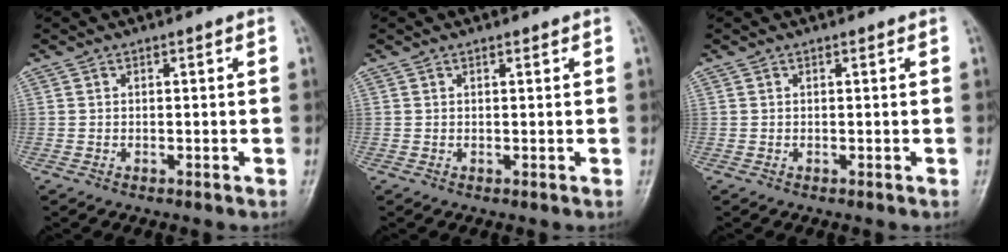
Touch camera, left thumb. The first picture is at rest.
{"total": 0.5, "force": [0.4, 0.2, 0.2], "torque": [-0.008, -0.004, 0.006]}
{"total": 0.0}